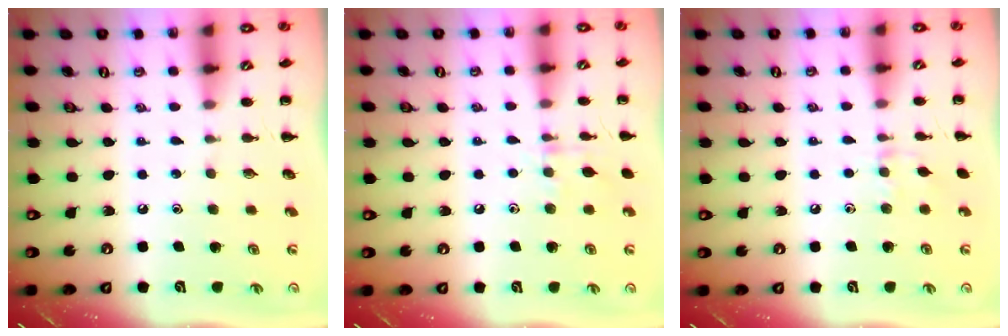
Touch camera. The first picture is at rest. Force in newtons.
{"total": 7.6, "press": 7.5, "slide": 1.4}
{"total": 4.4, "press": 4.2, "slide": 1.4}